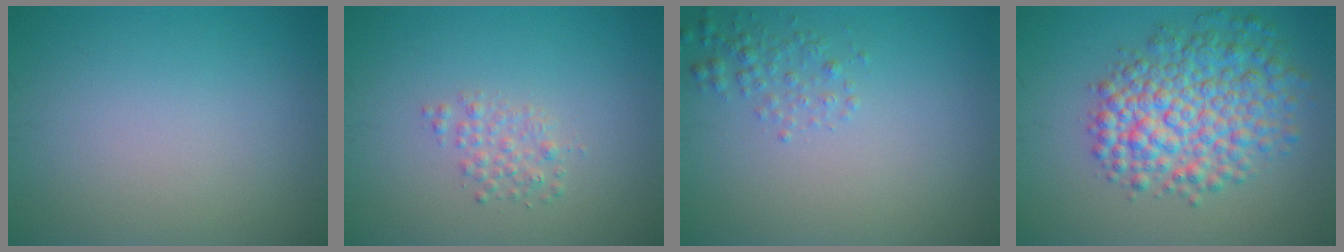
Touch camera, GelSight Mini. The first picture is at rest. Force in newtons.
{"total": 1.5, "press": 1.5, "slide": 0.0}
{"total": 1.6, "press": 1.6, "slide": 0.1}
{"total": 7.6, "press": 7.6, "slide": 0.2}